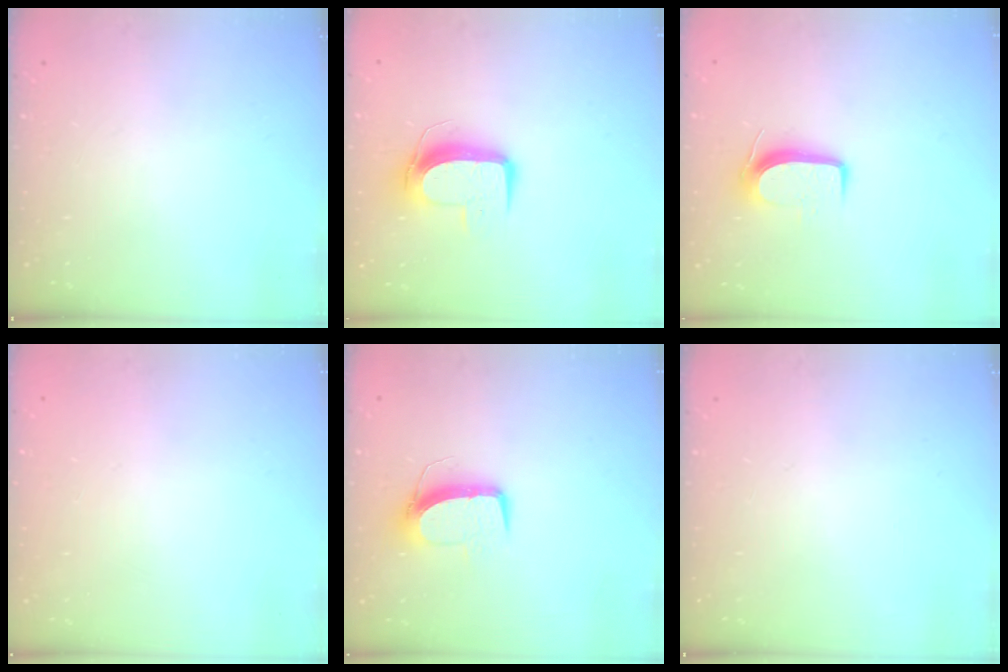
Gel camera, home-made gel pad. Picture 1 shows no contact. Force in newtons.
{"total": 9.7, "press": 9.7, "slide": 0.4}
{"total": 8.0, "press": 8.0, "slide": 0.9}
{"total": 0.5, "press": 0.5, "slide": 0.1}
{"total": 10.2, "press": 10.2, "slide": 0.5}
{"total": 0.0}